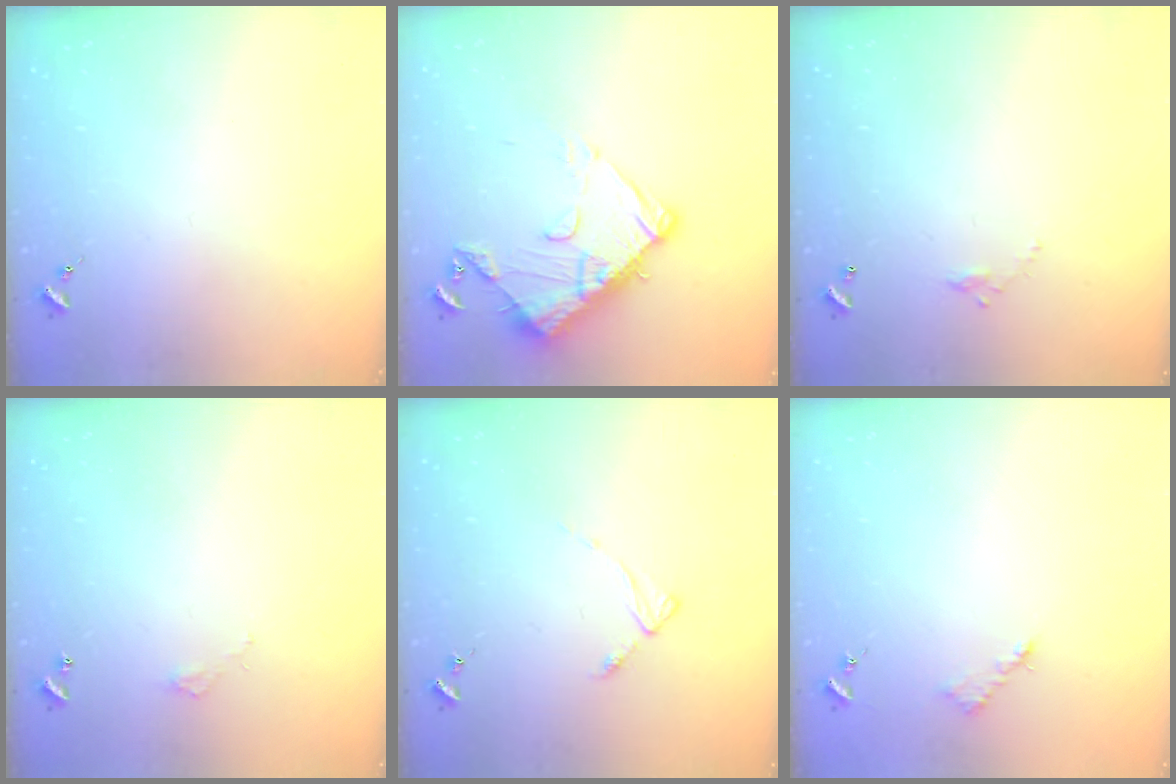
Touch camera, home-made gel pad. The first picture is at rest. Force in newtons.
{"total": 13.0, "press": 13.0, "slide": 1.3}
{"total": 4.0, "press": 4.0, "slide": 0.2}
{"total": 2.8, "press": 2.8, "slide": 0.2}
{"total": 3.1, "press": 3.1, "slide": 0.4}
{"total": 3.1, "press": 3.1, "slide": 0.4}